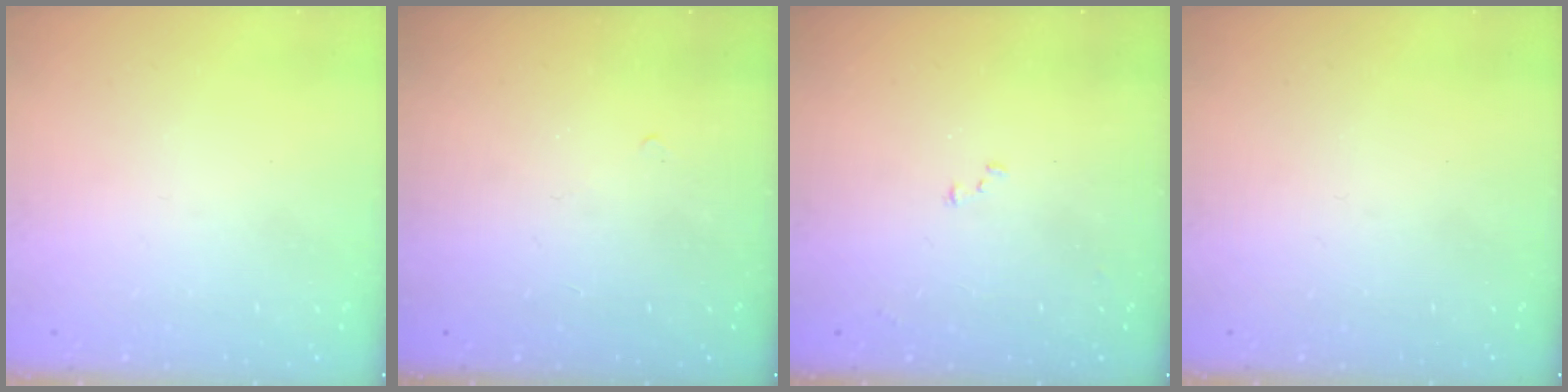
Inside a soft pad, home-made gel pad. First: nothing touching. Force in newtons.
{"total": 4.4, "press": 4.4, "slide": 0.7}
{"total": 9.2, "press": 9.2, "slide": 0.8}
{"total": 0.0}